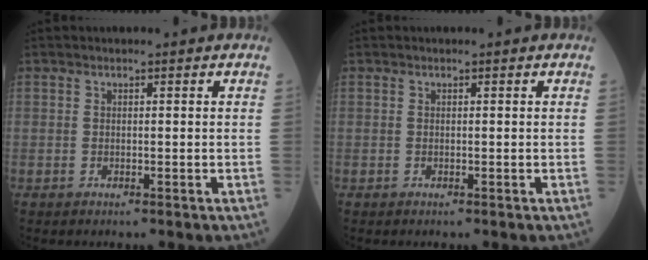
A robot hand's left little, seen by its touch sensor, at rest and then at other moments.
{"total": 0.0}